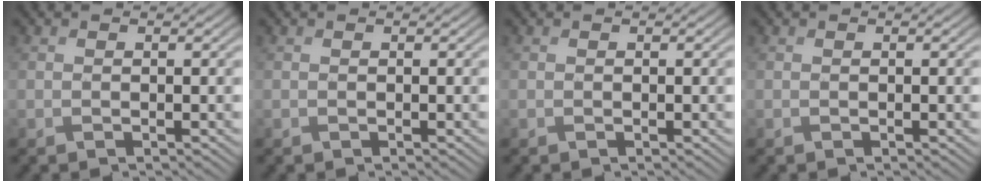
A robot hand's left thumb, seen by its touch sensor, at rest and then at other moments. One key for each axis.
{"total": 0.0}
{"total": 0.0}
{"total": 0.0}